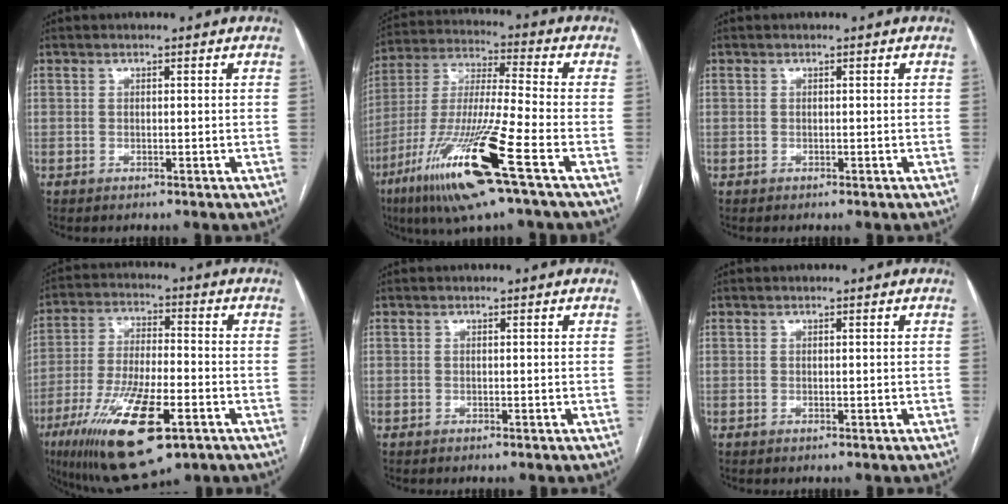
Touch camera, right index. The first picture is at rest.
{"total": 18.7, "force": [-9.0, 0.1, 16.4], "torque": [-0.351, -0.042, -0.174]}
{"total": 0.0}
{"total": 17.5, "force": [-8.6, 5.0, 14.5], "torque": [-0.292, -0.025, -0.143]}
{"total": 0.0}
{"total": 0.0}